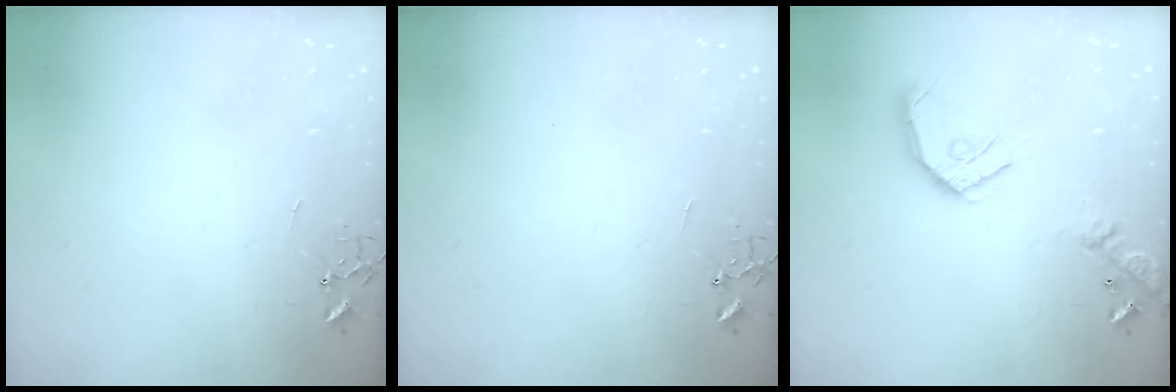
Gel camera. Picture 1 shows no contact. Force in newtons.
{"total": 0.0}
{"total": 16.6, "press": 16.4, "slide": 2.5}